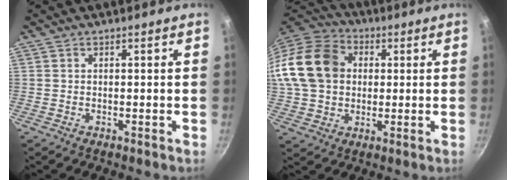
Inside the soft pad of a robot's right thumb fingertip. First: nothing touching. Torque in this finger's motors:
{"motor_torque": [1.50, 2.75, 0.76, -0.53, 0.20]}